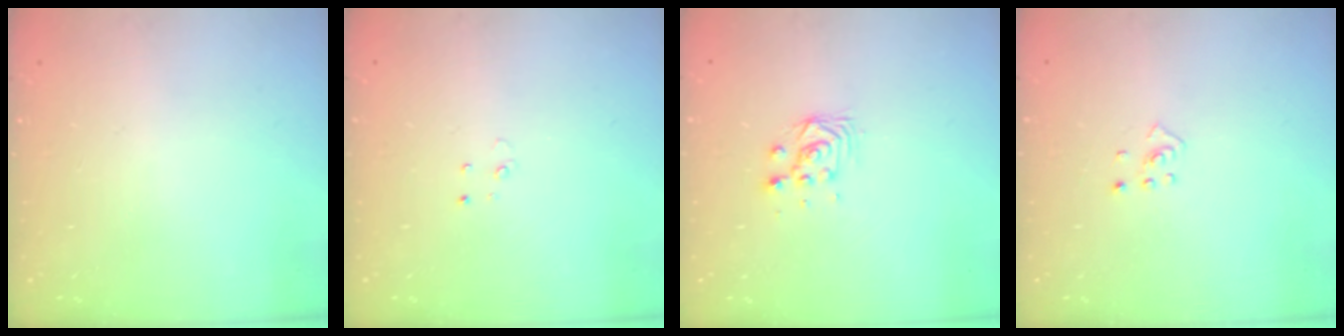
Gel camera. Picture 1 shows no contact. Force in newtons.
{"total": 2.3, "press": 2.3, "slide": 0.2}
{"total": 3.8, "press": 3.7, "slide": 0.6}
{"total": 2.0, "press": 1.9, "slide": 0.8}